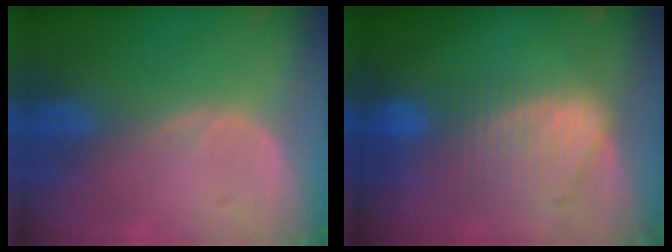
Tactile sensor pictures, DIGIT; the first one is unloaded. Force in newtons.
{"total": 9.3, "press": 8.1, "slide": 4.4}